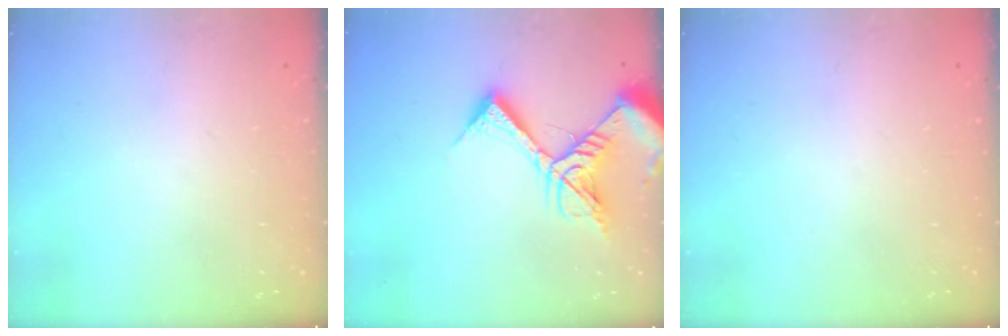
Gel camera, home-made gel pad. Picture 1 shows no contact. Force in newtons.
{"total": 14.4, "press": 14.3, "slide": 1.6}
{"total": 0.0}